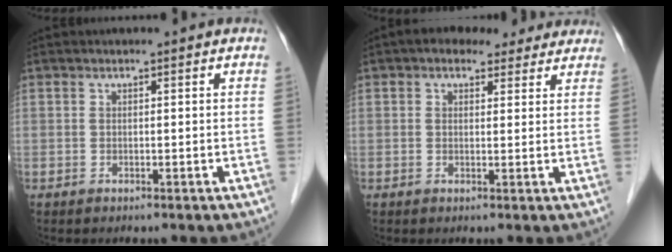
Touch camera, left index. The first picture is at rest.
{"total": 7.7, "force": [6.0, 3.9, 2.9], "torque": [-0.023, 0.024, 0.072]}